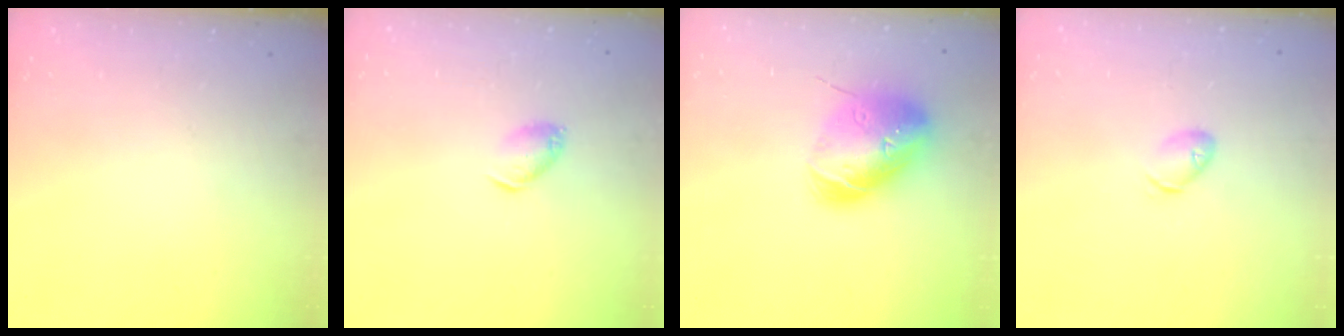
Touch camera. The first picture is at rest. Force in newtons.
{"total": 6.6, "press": 6.5, "slide": 1.2}
{"total": 18.5, "press": 18.3, "slide": 2.7}
{"total": 5.7, "press": 5.6, "slide": 1.0}